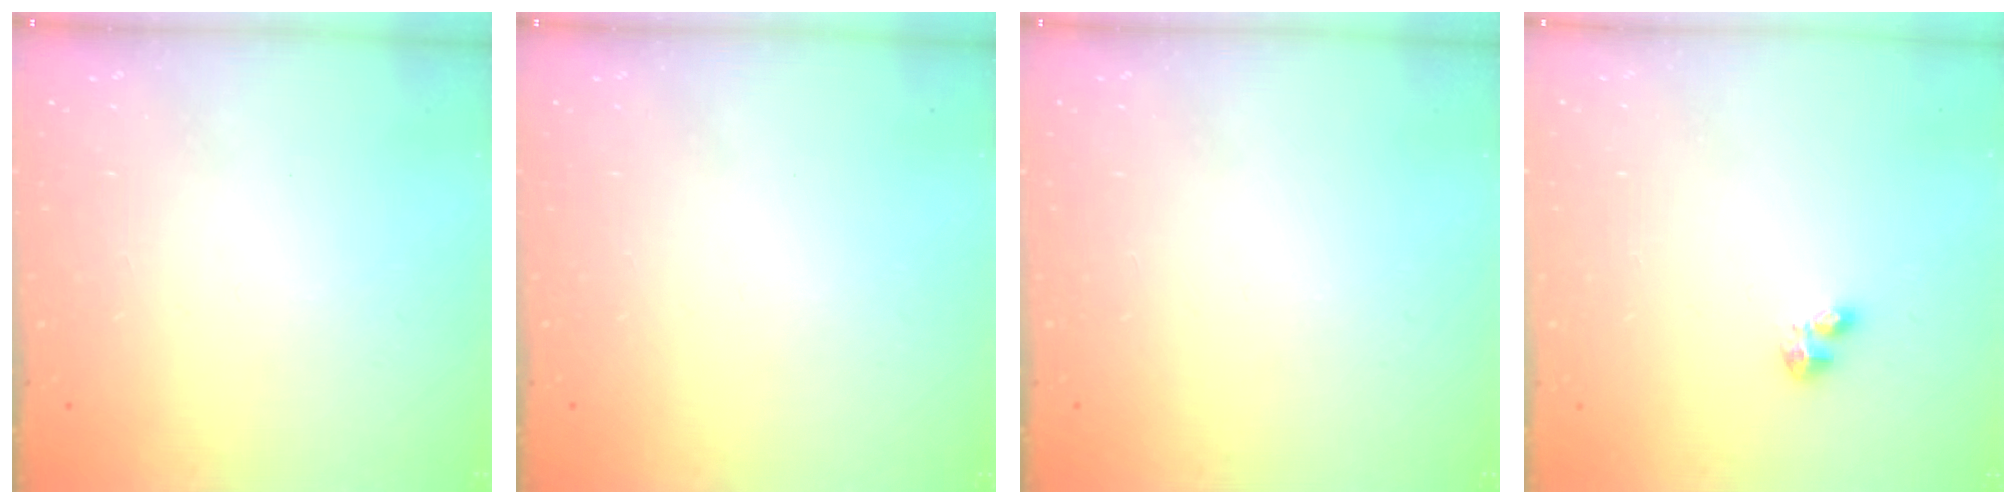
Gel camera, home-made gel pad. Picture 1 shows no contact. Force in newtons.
{"total": 0.0}
{"total": 0.0}
{"total": 2.3, "press": 2.2, "slide": 0.5}